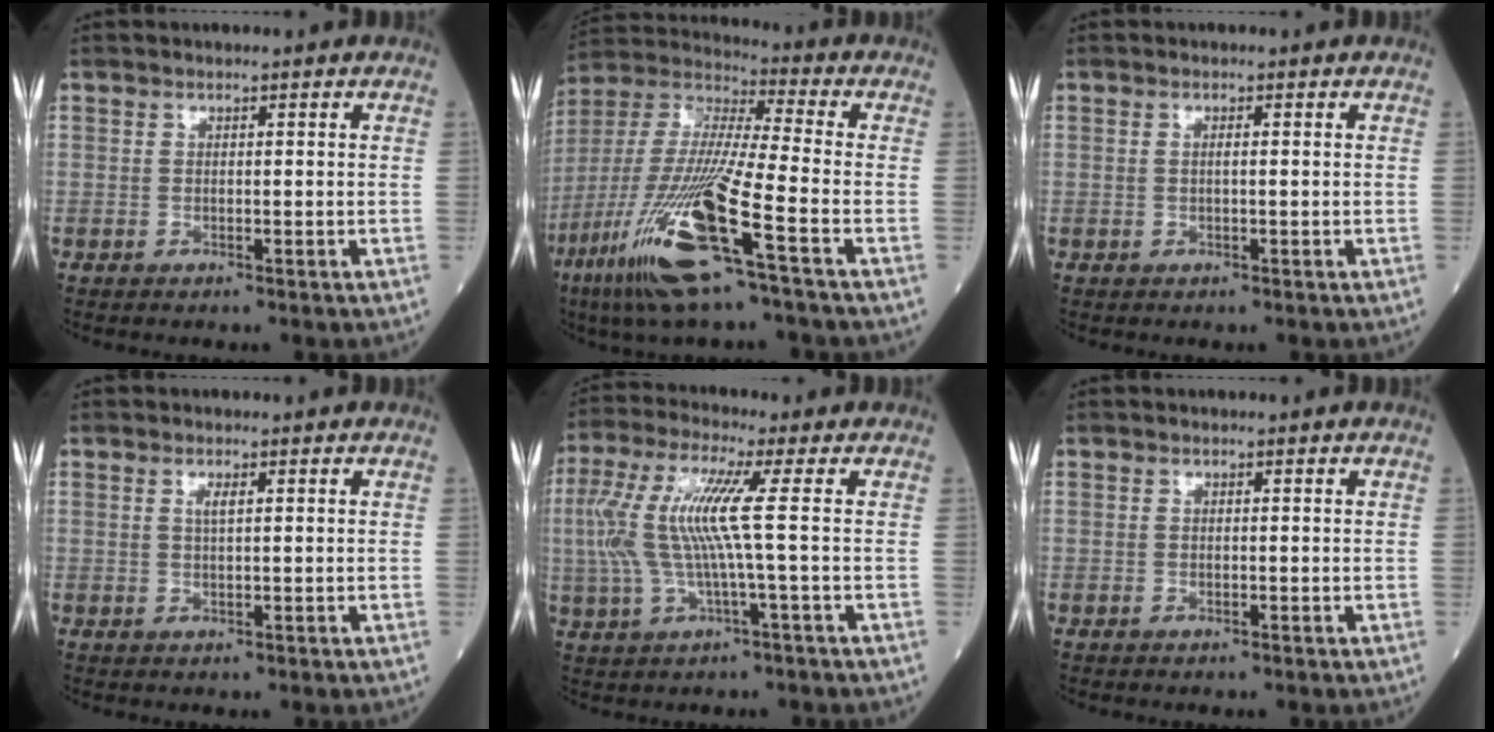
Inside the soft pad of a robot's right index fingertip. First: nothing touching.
{"total": 18.7, "force": [-8.6, 0.2, 16.6], "torque": [-0.379, -0.045, -0.173]}
{"total": 0.7, "force": [0.1, 0.1, 0.7], "torque": [-0.016, 0.000, -0.001]}
{"total": 1.2, "force": [0.5, 0.1, 1.1], "torque": [-0.027, -0.001, 0.008]}
{"total": 10.0, "force": [0.6, -0.2, 10.0], "torque": [-0.226, 0.013, 0.006]}
{"total": 0.0}